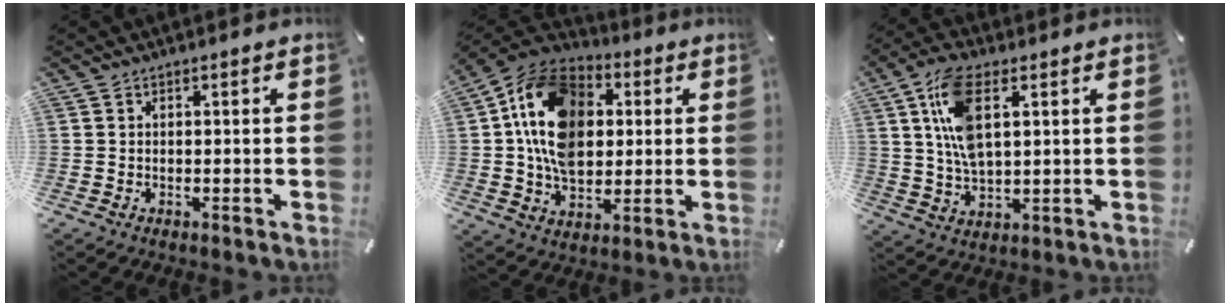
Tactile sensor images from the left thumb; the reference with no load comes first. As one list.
[{"total": 17.6, "force": [2.0, 13.5, 11.1], "torque": [-0.231, 0.011, 0.035]}, {"total": 12.2, "force": [4.3, 5.9, 9.9], "torque": [-0.215, -0.001, 0.072]}]